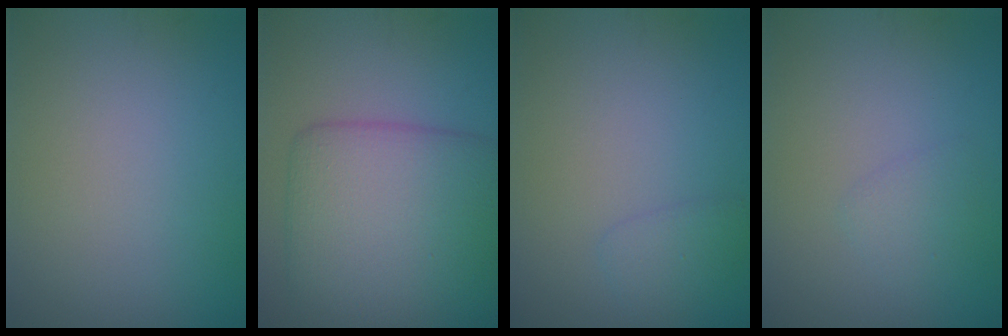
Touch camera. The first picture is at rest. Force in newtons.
{"total": 9.0, "press": 9.0, "slide": 0.4}
{"total": 1.3, "press": 1.3, "slide": 0.0}
{"total": 1.2, "press": 1.1, "slide": 0.1}